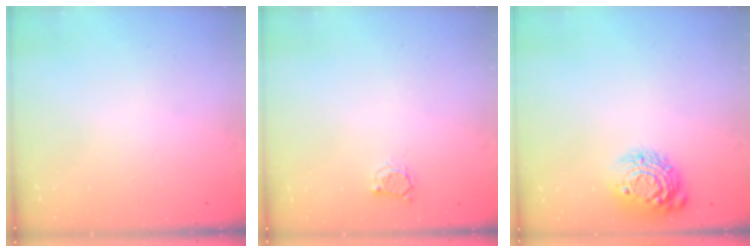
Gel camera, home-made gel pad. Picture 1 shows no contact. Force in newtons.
{"total": 3.2, "press": 3.2, "slide": 0.0}
{"total": 12.8, "press": 12.8, "slide": 0.8}